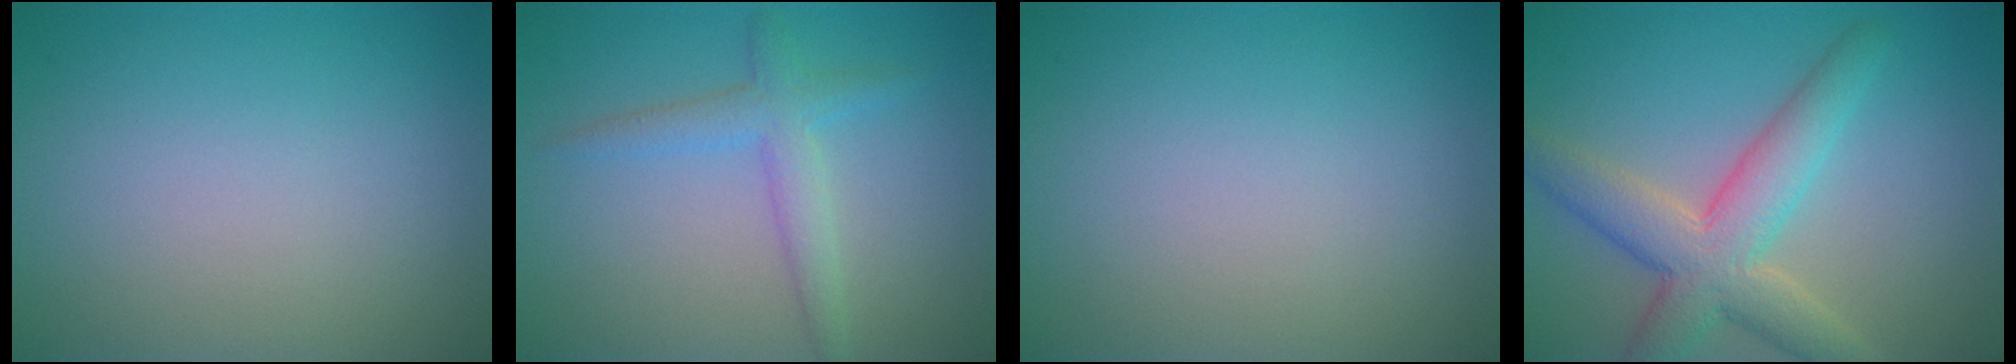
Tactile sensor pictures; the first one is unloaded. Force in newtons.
{"total": 2.7, "press": 2.7, "slide": 0.2}
{"total": 0.0}
{"total": 6.0, "press": 6.0, "slide": 0.4}